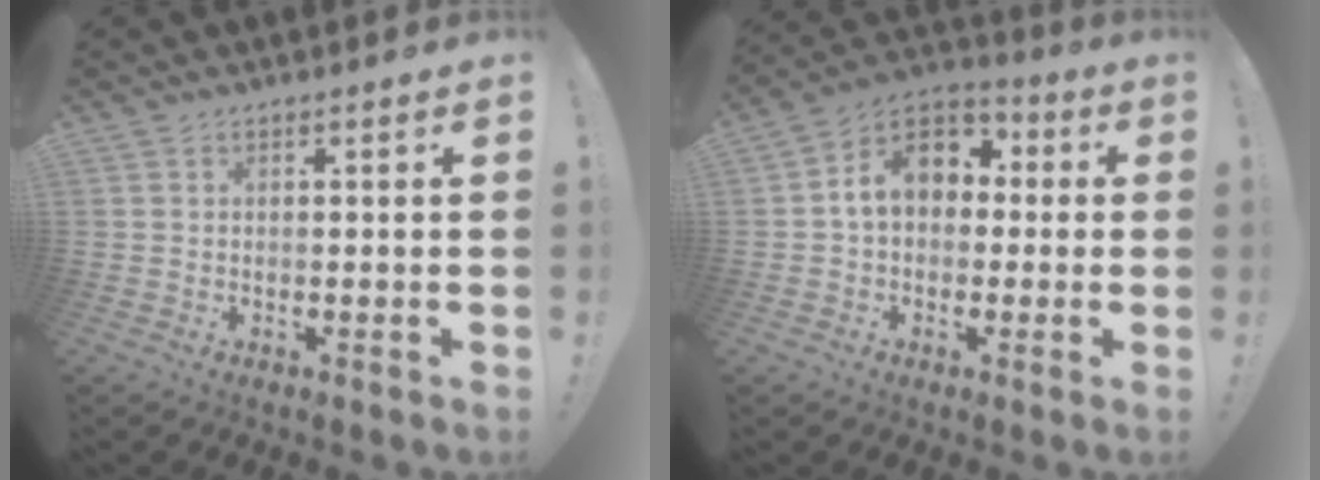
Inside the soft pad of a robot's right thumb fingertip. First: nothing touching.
{"total": 11.5, "force": [1.6, 8.7, 7.4], "torque": [-0.114, 0.017, 0.038]}